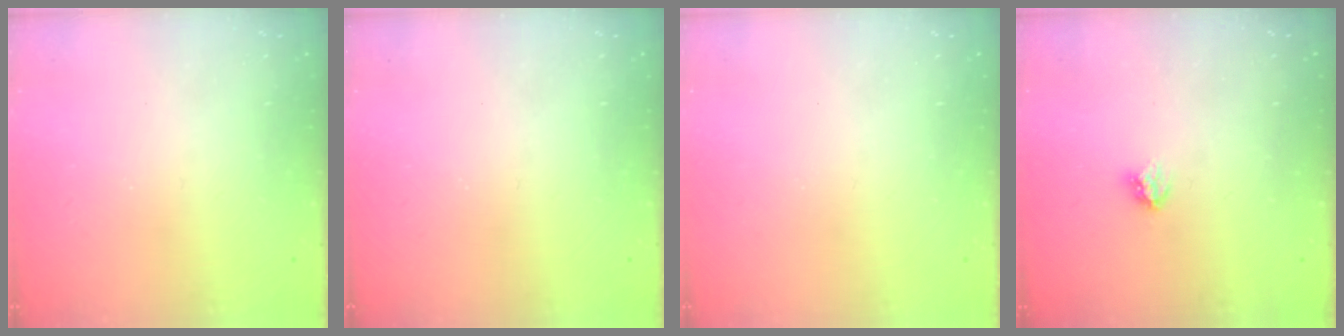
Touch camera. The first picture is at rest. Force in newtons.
{"total": 0.0}
{"total": 0.0}
{"total": 2.9, "press": 2.9, "slide": 0.4}